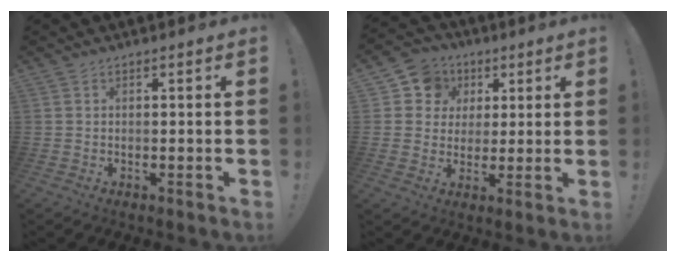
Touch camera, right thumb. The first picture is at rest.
{"total": 9.6, "force": [2.8, 8.8, 2.5], "torque": [-0.032, -0.007, 0.058]}